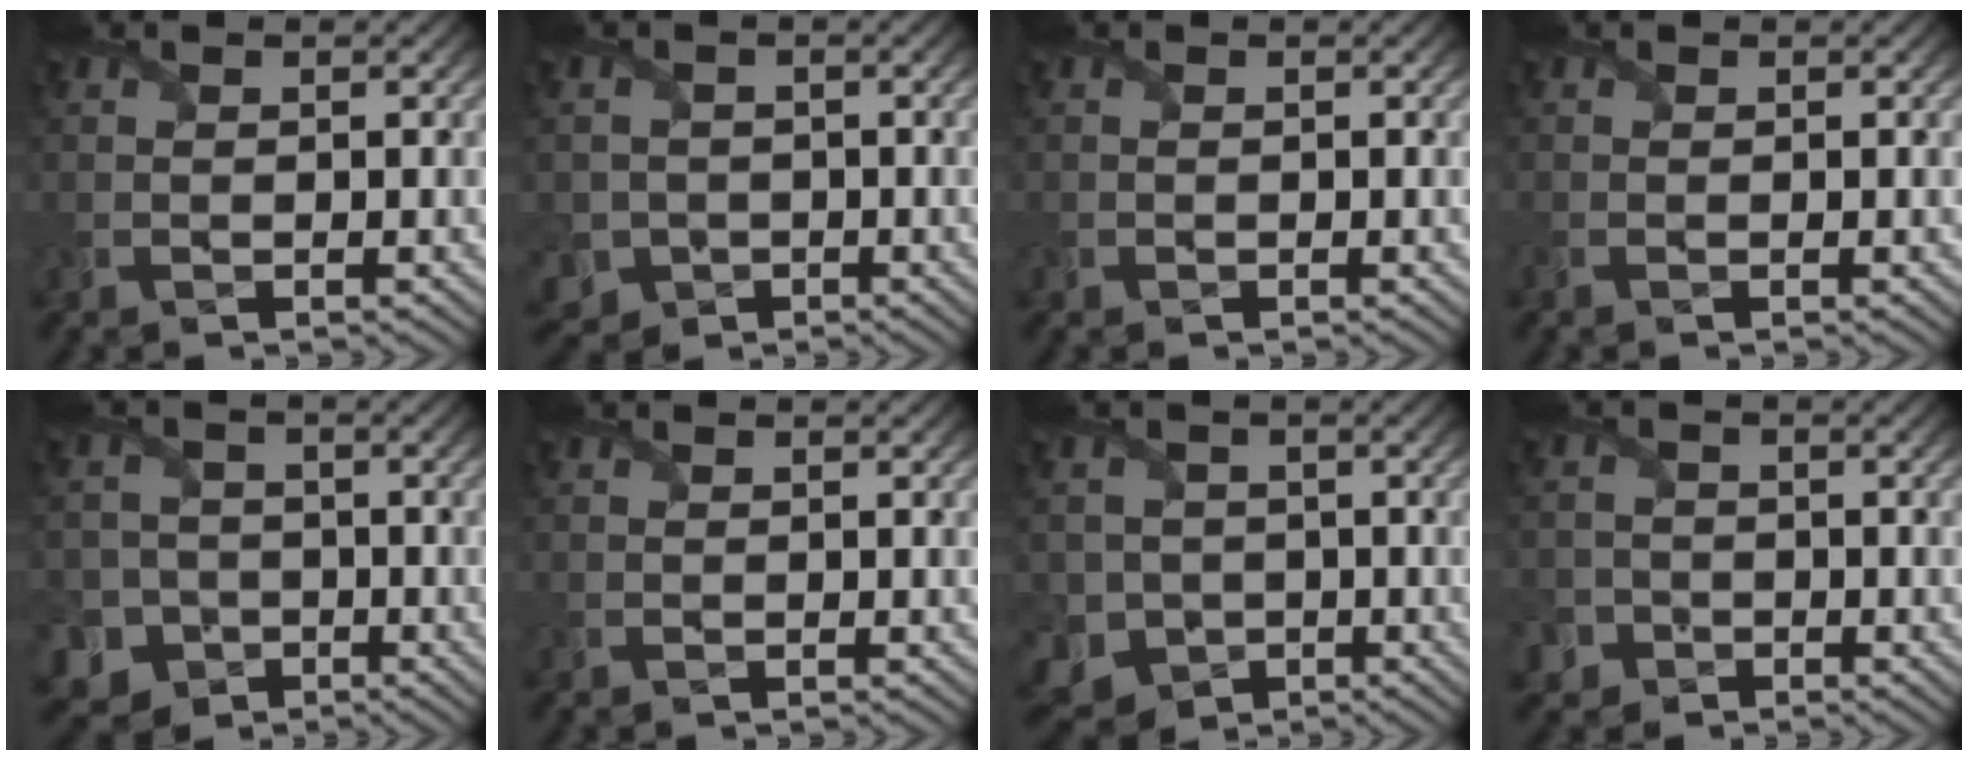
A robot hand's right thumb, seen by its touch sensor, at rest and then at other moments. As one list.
[{"total": 3.9, "force": [-1.4, 3.6, 0.8], "torque": [-0.028, -0.014, -0.032]}, {"total": 0.0}, {"total": 0.5, "force": [-0.3, 0.1, 0.4], "torque": [-0.013, -0.004, -0.008]}, {"total": 8.0, "force": [-3.8, 7.0, 1.3], "torque": [-0.042, -0.022, -0.091]}, {"total": 0.0}, {"total": 7.2, "force": [-2.2, 6.5, 2.3], "torque": [-0.069, -0.025, -0.054]}, {"total": 3.7, "force": [-2.1, 3.0, 0.6], "torque": [-0.009, -0.001, -0.050]}]